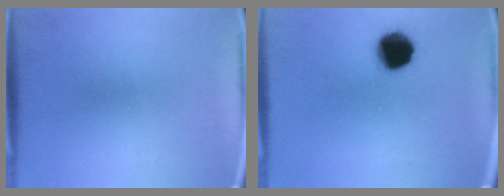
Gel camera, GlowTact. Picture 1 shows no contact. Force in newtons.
{"total": 10.6}